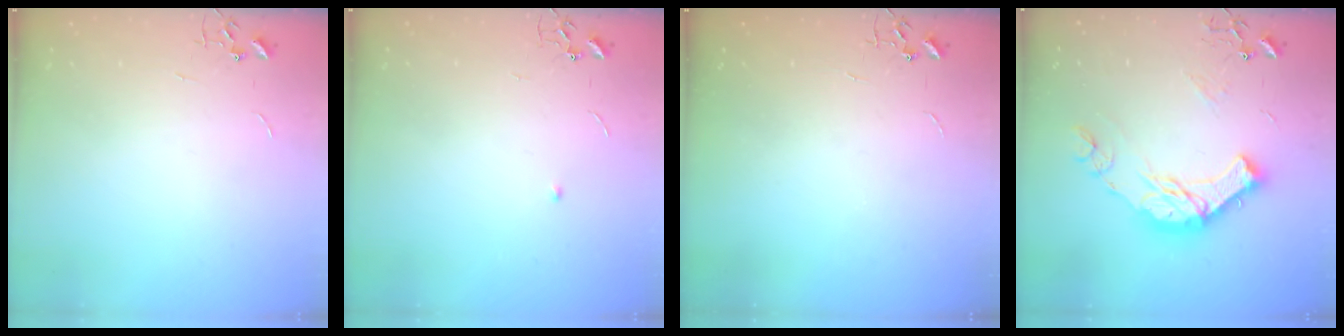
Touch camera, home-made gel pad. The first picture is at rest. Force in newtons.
{"total": 3.6, "press": 3.5, "slide": 0.5}
{"total": 0.0}
{"total": 19.2, "press": 19.1, "slide": 1.5}